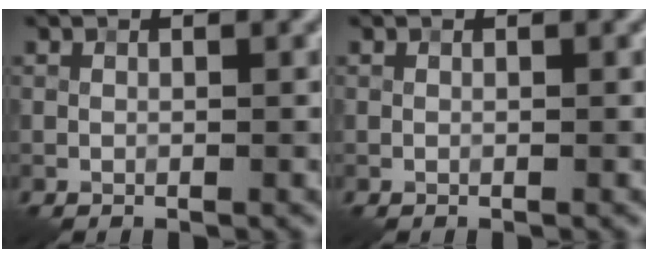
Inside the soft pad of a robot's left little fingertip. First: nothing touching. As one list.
[{"total": 0.0}]